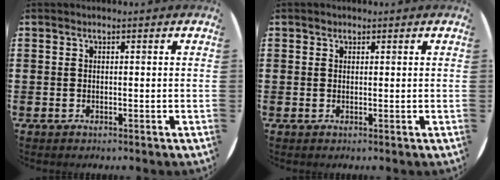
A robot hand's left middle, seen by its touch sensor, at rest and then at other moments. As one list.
[{"total": 0.5, "force": [0.4, 0.3, -0.1], "torque": [0.002, 0.004, 0.008]}]